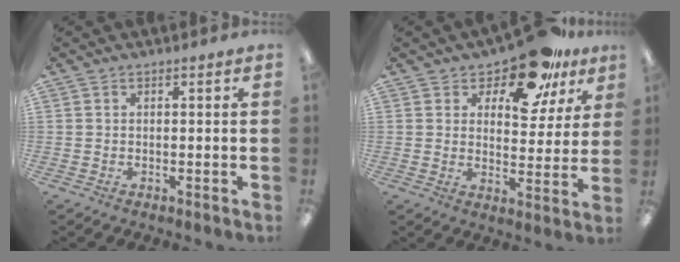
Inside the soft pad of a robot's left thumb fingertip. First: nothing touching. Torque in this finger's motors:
{"motor_torque": [0.74, 0.81, -0.12, -0.18, 0.05]}